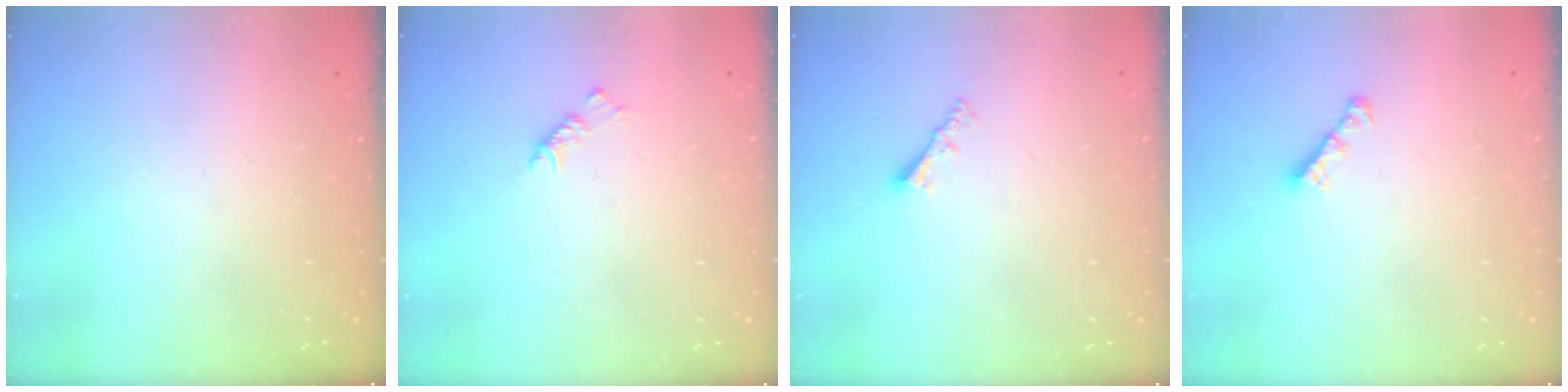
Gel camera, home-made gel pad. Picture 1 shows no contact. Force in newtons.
{"total": 3.8, "press": 3.7, "slide": 0.8}
{"total": 3.0, "press": 3.0, "slide": 0.1}
{"total": 2.4, "press": 2.4, "slide": 0.1}